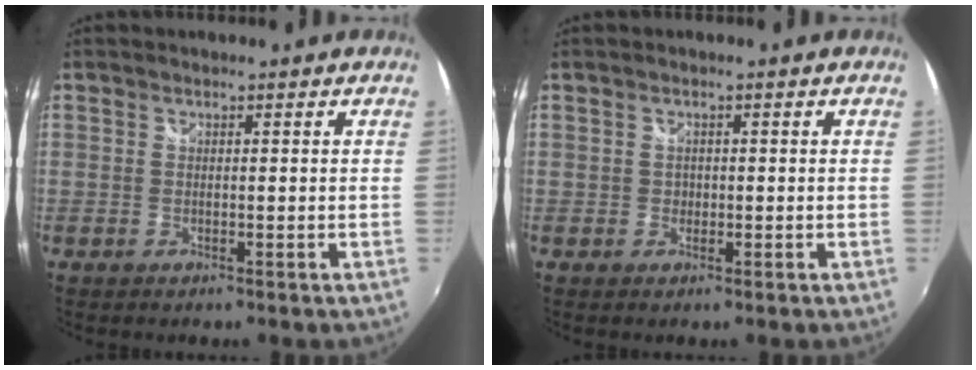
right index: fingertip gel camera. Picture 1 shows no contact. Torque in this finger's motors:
{"motor_torque": [0.57, 0.26, 0.02, 0.01]}